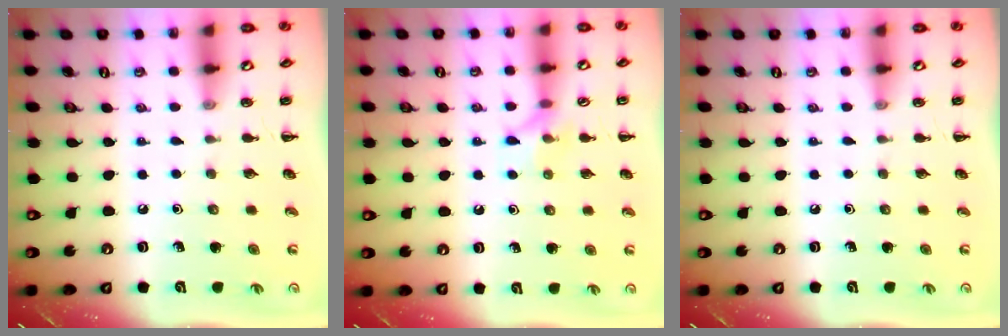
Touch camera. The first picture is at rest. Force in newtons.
{"total": 6.7, "press": 6.7, "slide": 0.8}
{"total": 0.0}